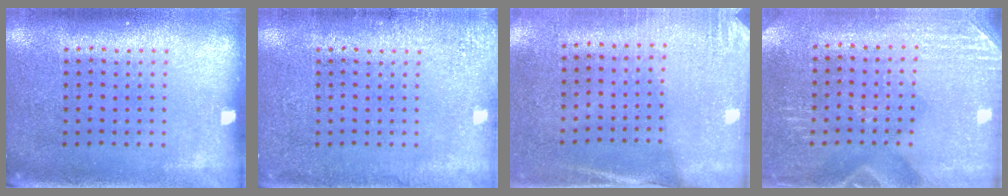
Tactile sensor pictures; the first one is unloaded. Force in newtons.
{"total": 1.8, "press": 1.8, "slide": 0.3}
{"total": 2.7, "press": 2.4, "slide": 1.3}
{"total": 2.8, "press": 2.6, "slide": 1.2}